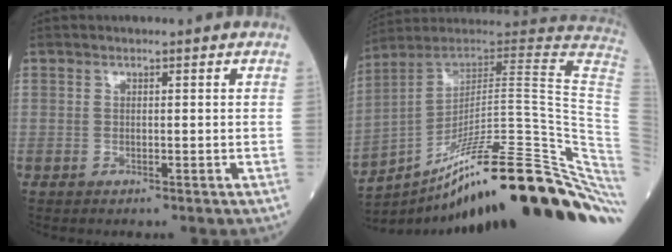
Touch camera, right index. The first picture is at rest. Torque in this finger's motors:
{"motor_torque": [-0.16, -0.97, 0.73, 0.19]}